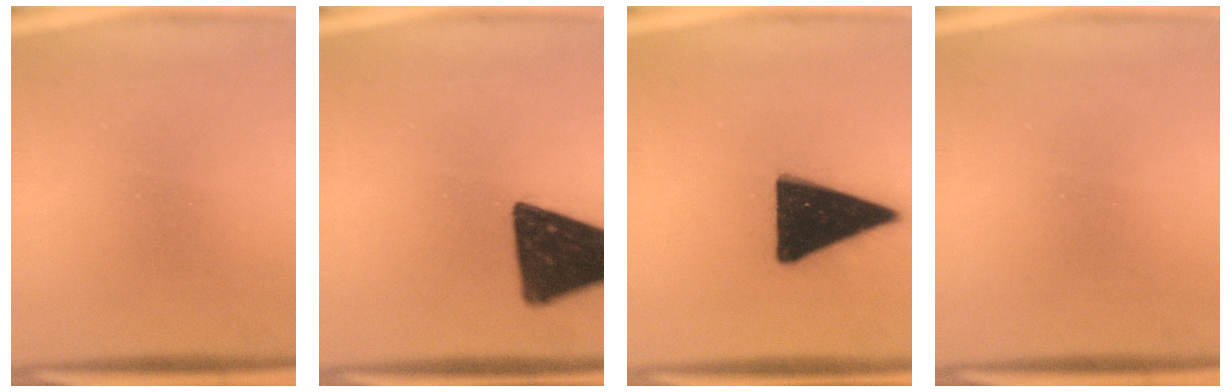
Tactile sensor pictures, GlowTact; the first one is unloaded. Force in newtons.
{"total": 17.1}
{"total": 19.1}
{"total": 0.0}